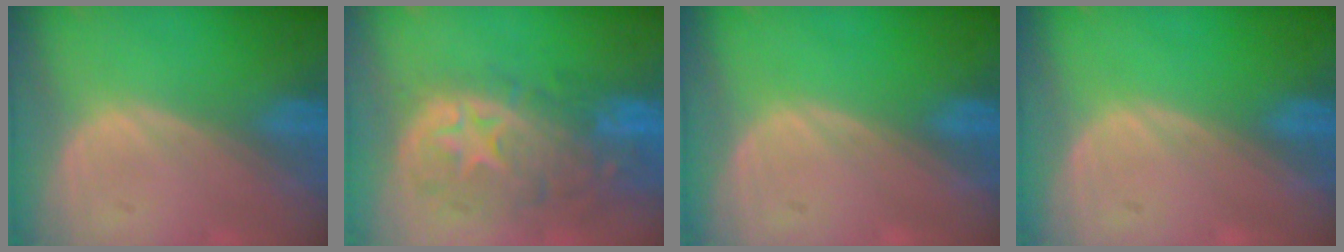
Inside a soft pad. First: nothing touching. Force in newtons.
{"total": 11.1, "press": 9.8, "slide": 5.4}
{"total": 0.0}
{"total": 0.0}